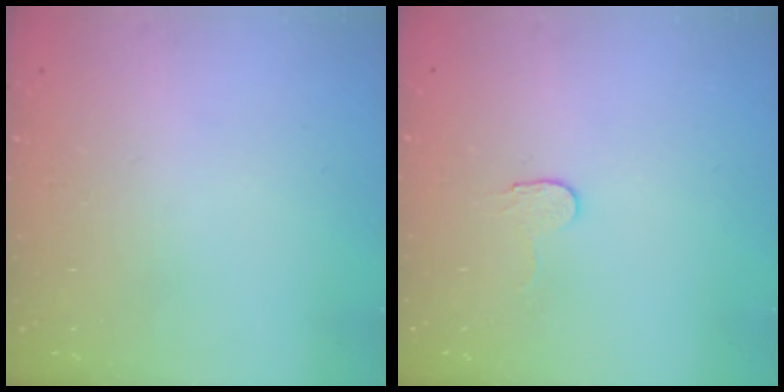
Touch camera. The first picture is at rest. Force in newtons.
{"total": 2.9, "press": 2.9, "slide": 0.3}